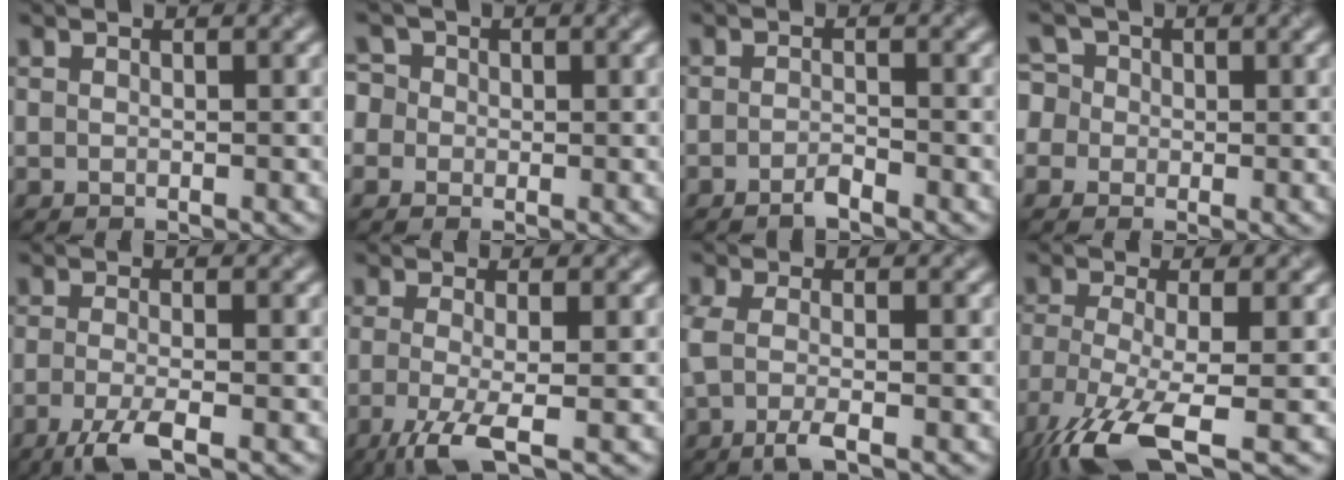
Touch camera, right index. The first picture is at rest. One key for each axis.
{"total": 2.8, "fx": -0.4, "fy": 2.6, "fz": 0.9, "tx": -0.020, "ty": 0.021, "tz": -0.031}
{"total": 1.0, "fx": -0.9, "fy": 0.0, "fz": 0.5, "tx": -0.014, "ty": 0.007, "tz": -0.020}
{"total": 3.8, "fx": -0.5, "fy": 3.6, "fz": 1.1, "tx": -0.032, "ty": 0.028, "tz": -0.034}
{"total": 3.2, "fx": -1.8, "fy": 0.6, "fz": 2.6, "tx": -0.057, "ty": -0.001, "tz": -0.044}
{"total": 4.3, "fx": -1.8, "fy": 0.9, "fz": 3.8, "tx": -0.077, "ty": -0.004, "tz": -0.044}
{"total": 2.5, "fx": -0.8, "fy": 0.7, "fz": 2.2, "tx": -0.068, "ty": -0.002, "tz": -0.022}
{"total": 9.2, "fx": -5.7, "fy": 2.4, "fz": 6.9, "tx": -0.164, "ty": -0.018, "tz": -0.107}